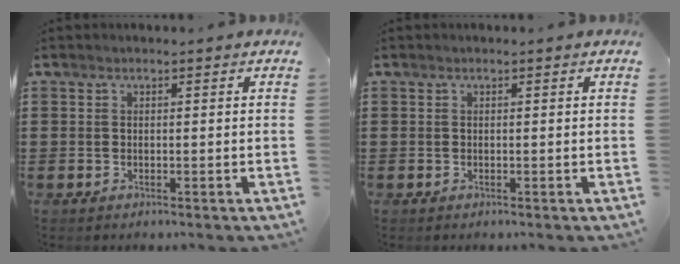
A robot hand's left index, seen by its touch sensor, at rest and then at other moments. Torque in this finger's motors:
{"motor_torque": [-0.05, -0.03, 0.00, 0.00]}